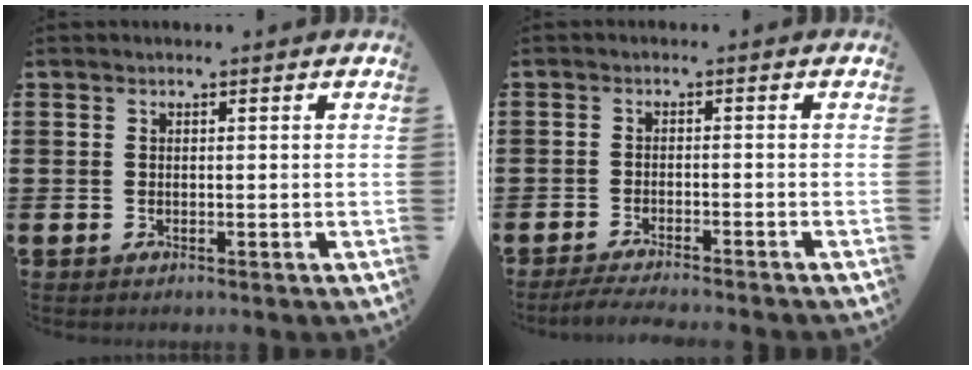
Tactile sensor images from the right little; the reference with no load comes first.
{"total": 2.3, "force": [-2.1, -0.1, 0.9], "torque": [-0.013, 0.004, -0.039]}